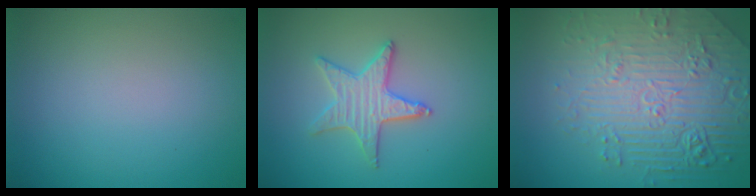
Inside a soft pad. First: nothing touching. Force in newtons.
{"total": 3.0, "press": 3.0, "slide": 0.4}
{"total": 8.0, "press": 6.1, "slide": 5.1}